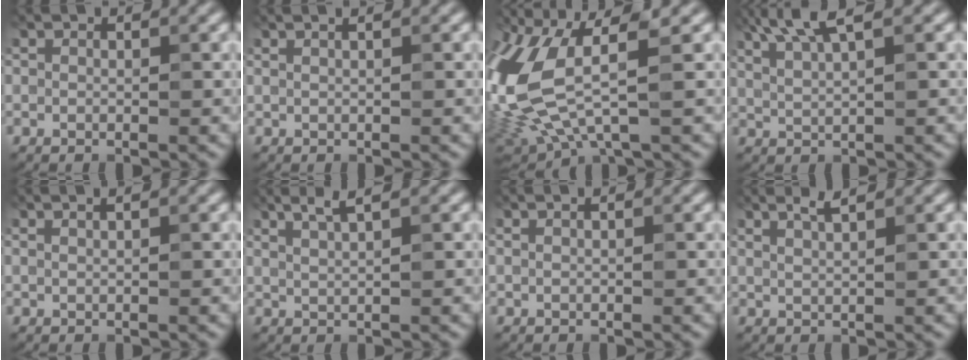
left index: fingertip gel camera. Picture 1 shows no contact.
{"total": 1.9, "force": [1.1, 0.8, 1.3], "torque": [-0.006, -0.004, -0.002]}
{"total": 10.4, "force": [0.6, 4.3, 9.5], "torque": [-0.238, -0.017, 0.017]}
{"total": 5.1, "force": [3.4, 1.0, 3.7], "torque": [-0.066, 0.018, 0.057]}
{"total": 1.4, "force": [1.0, 0.5, 0.9], "torque": [-0.004, -0.005, 0.004]}
{"total": 2.4, "force": [1.7, 0.4, 1.8], "torque": [-0.026, 0.006, 0.029]}
{"total": 1.0, "force": [0.6, 0.4, 0.7], "torque": [-0.010, -0.001, 0.003]}
{"total": 2.1, "force": [1.5, 0.4, 1.4], "torque": [-0.015, 0.007, 0.017]}